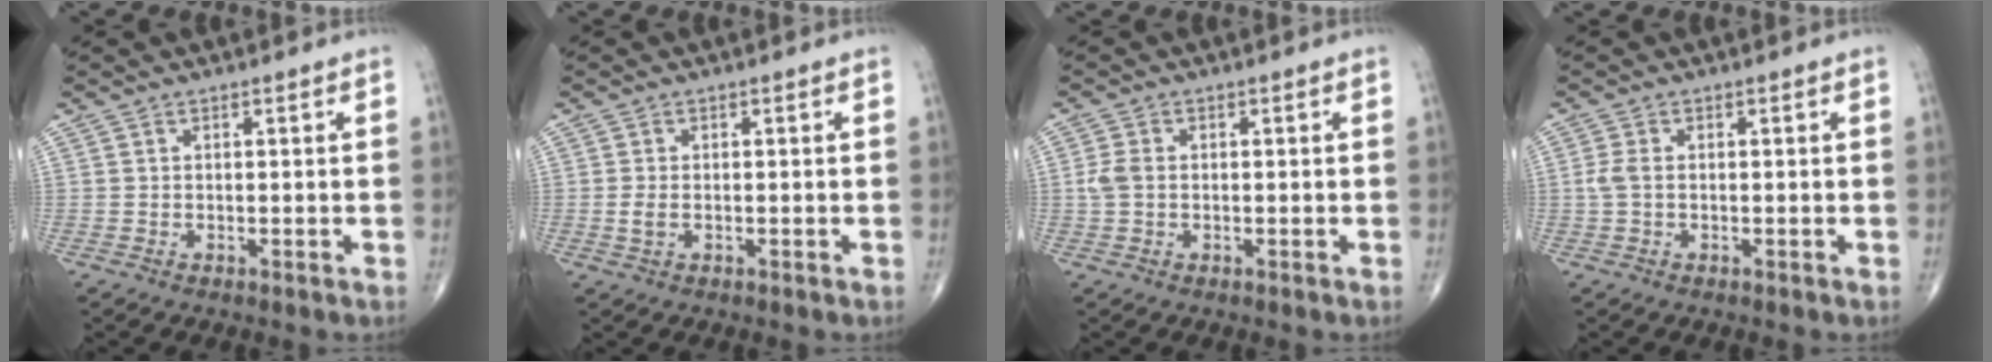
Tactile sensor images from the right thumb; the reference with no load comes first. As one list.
[{"total": 1.5, "force": [-0.2, 0.9, 1.2], "torque": [-0.028, 0.001, -0.004]}, {"total": 2.7, "force": [-0.1, 1.9, 1.9], "torque": [-0.049, 0.005, -0.004]}, {"total": 2.1, "force": [-0.1, 1.1, 1.7], "torque": [-0.048, 0.001, -0.003]}]